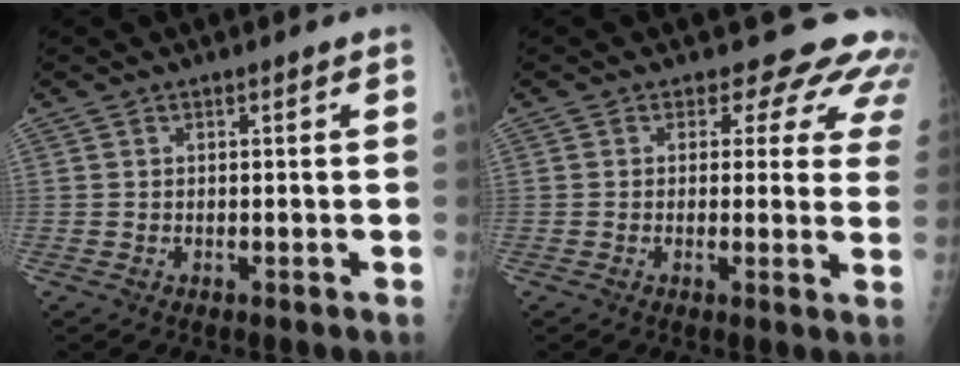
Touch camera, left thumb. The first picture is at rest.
{"total": 10.9, "force": [9.2, 5.5, 1.9], "torque": [0.035, -0.042, 0.071]}